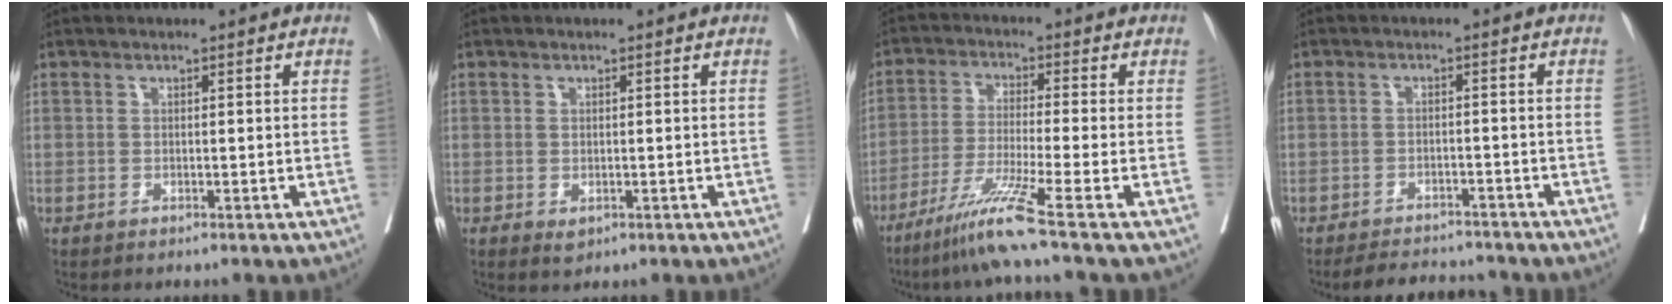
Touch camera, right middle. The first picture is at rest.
{"total": 0.9, "force": [-0.2, 0.6, 0.6], "torque": [-0.008, -0.002, 0.004]}
{"total": 8.8, "force": [-6.0, -2.6, 5.8], "torque": [-0.110, -0.037, -0.117]}
{"total": 7.1, "force": [-6.7, 1.9, 1.4], "torque": [-0.020, -0.003, -0.092]}